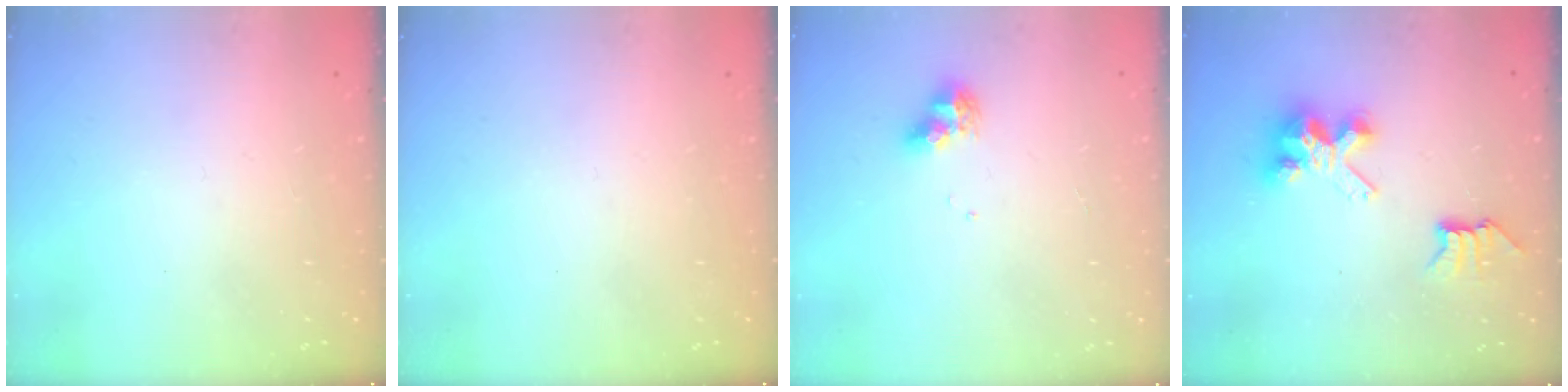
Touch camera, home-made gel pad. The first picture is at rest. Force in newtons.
{"total": 0.0}
{"total": 8.8, "press": 8.7, "slide": 0.9}
{"total": 7.6, "press": 7.6, "slide": 0.2}